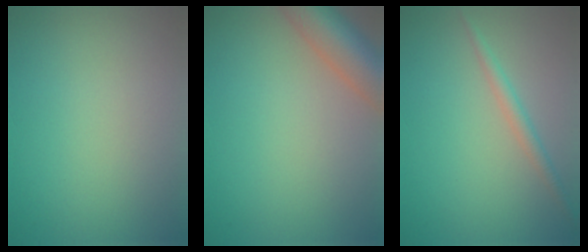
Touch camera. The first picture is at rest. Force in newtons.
{"total": 6.7, "press": 6.7, "slide": 0.4}
{"total": 1.6, "press": 1.6, "slide": 0.1}